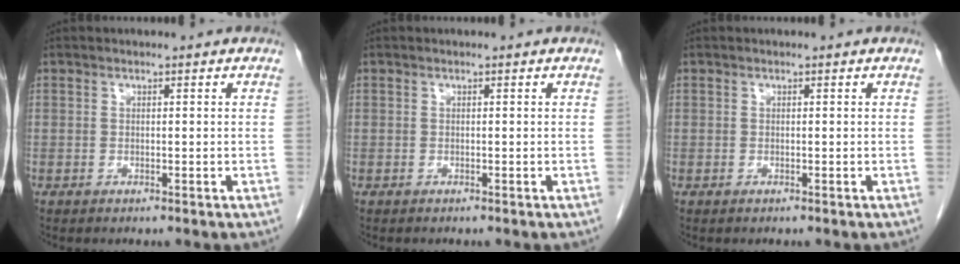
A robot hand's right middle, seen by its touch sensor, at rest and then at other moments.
{"total": 0.0}
{"total": 0.0}